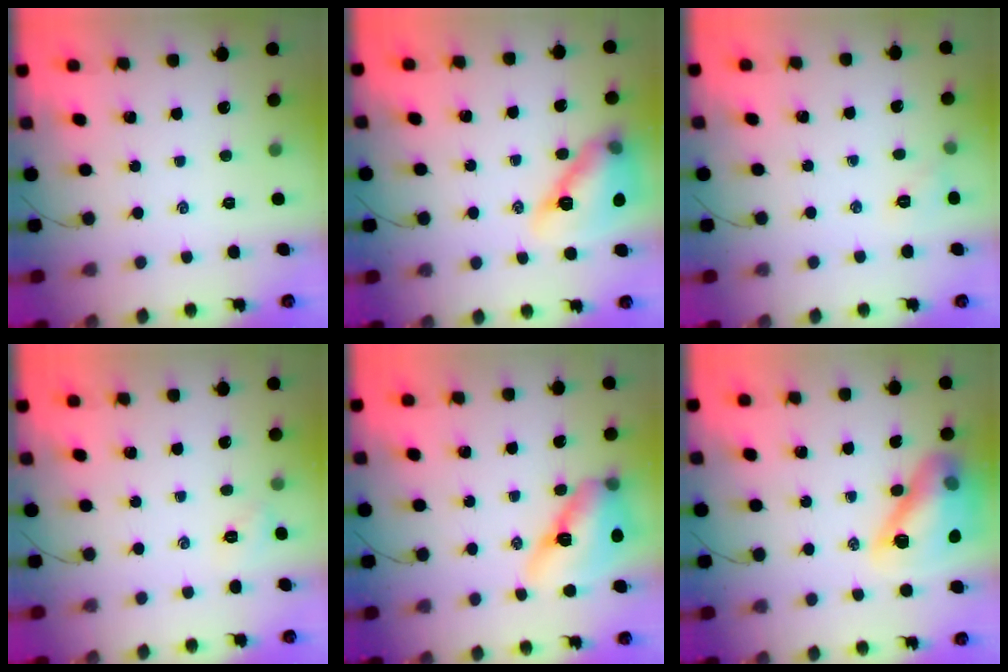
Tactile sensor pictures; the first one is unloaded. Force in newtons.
{"total": 15.3, "press": 14.7, "slide": 4.2}
{"total": 5.6, "press": 5.4, "slide": 1.5}
{"total": 2.2, "press": 2.1, "slide": 0.6}
{"total": 12.5, "press": 11.9, "slide": 3.7}
{"total": 15.4, "press": 14.9, "slide": 4.0}